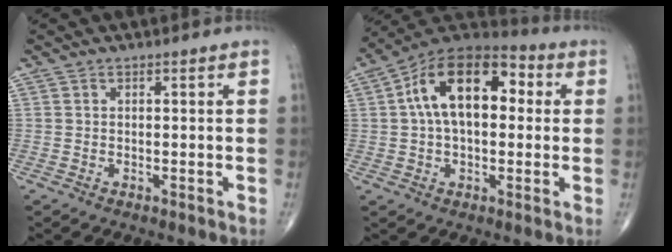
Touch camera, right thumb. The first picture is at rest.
{"total": 16.7, "force": [2.7, 9.5, 13.5], "torque": [-0.209, 0.035, 0.034]}